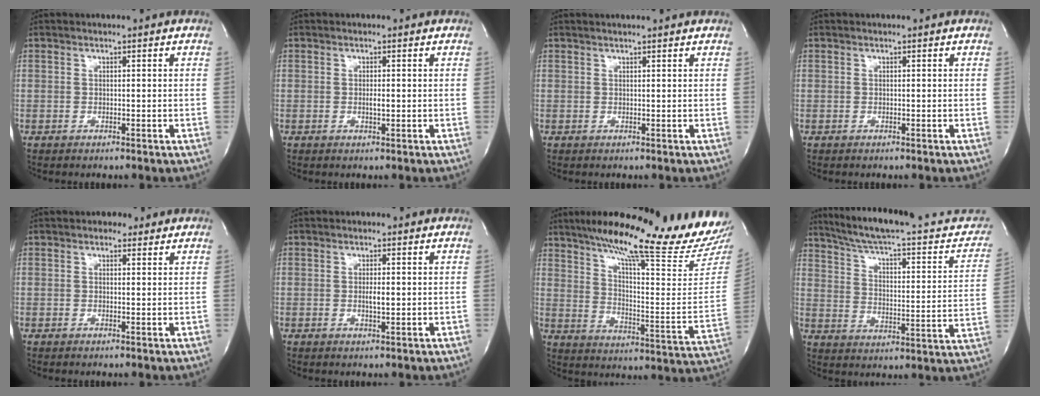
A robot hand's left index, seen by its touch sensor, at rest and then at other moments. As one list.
[{"total": 1.0, "force": [0.0, 0.3, 1.0], "torque": [-0.021, -0.002, 0.000]}, {"total": 3.5, "force": [3.2, 0.0, 1.4], "torque": [-0.020, 0.019, 0.039]}, {"total": 0.0}, {"total": 1.8, "force": [1.3, 1.1, 0.6], "torque": [-0.010, 0.005, 0.013]}, {"total": 1.7, "force": [0.0, 0.4, 1.7], "torque": [-0.034, -0.001, 0.001]}, {"total": 25.2, "force": [21.6, 0.2, 13.0], "torque": [-0.203, -0.079, 0.290]}, {"total": 25.7, "force": [22.3, 4.2, 12.0], "torque": [-0.171, -0.023, 0.294]}]